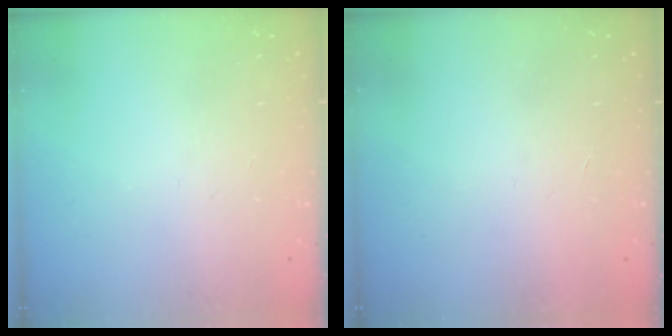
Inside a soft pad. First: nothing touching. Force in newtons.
{"total": 1.7, "press": 1.7, "slide": 0.1}